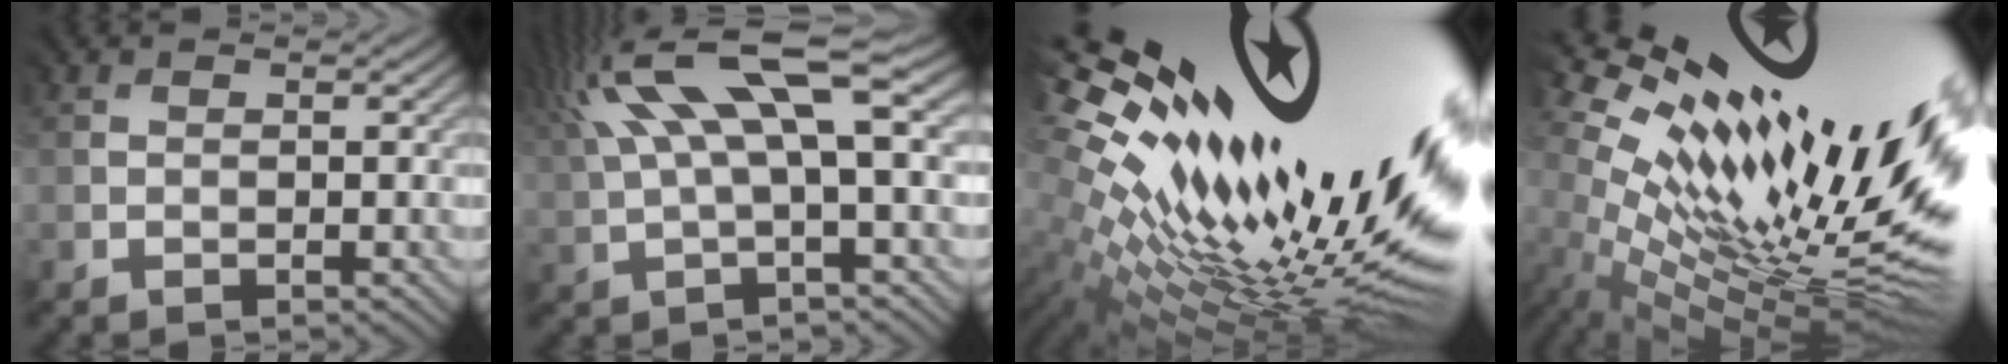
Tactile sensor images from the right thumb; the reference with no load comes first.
{"total": 11.6, "force": [4.1, 3.1, 10.3], "torque": [-0.221, 0.019, 0.080]}
{"total": 20.3, "force": [6.1, 8.0, 17.6], "torque": [-0.291, -0.018, 0.138]}
{"total": 18.2, "force": [6.0, 6.8, 15.8], "torque": [-0.263, -0.016, 0.116]}